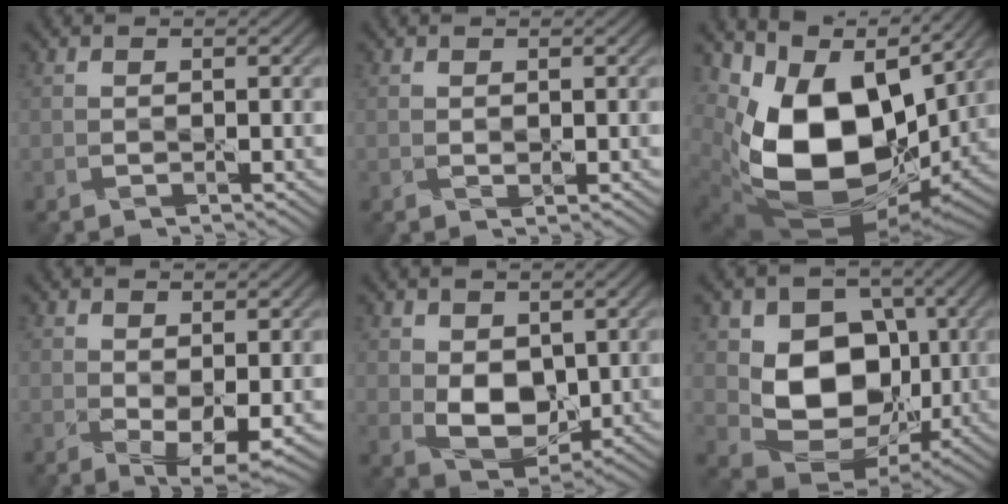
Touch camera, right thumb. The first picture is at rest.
{"total": 0.6, "force": [0.1, 0.4, 0.5], "torque": [-0.008, -0.003, 0.004]}
{"total": 16.8, "force": [1.3, 11.5, 12.2], "torque": [-0.245, -0.035, 0.036]}
{"total": 3.6, "force": [0.0, 1.6, 3.2], "torque": [-0.065, -0.012, 0.007]}
{"total": 6.7, "force": [1.0, 4.6, 4.8], "torque": [-0.105, -0.014, 0.024]}
{"total": 10.9, "force": [1.0, 8.5, 6.7], "torque": [-0.126, -0.019, 0.015]}